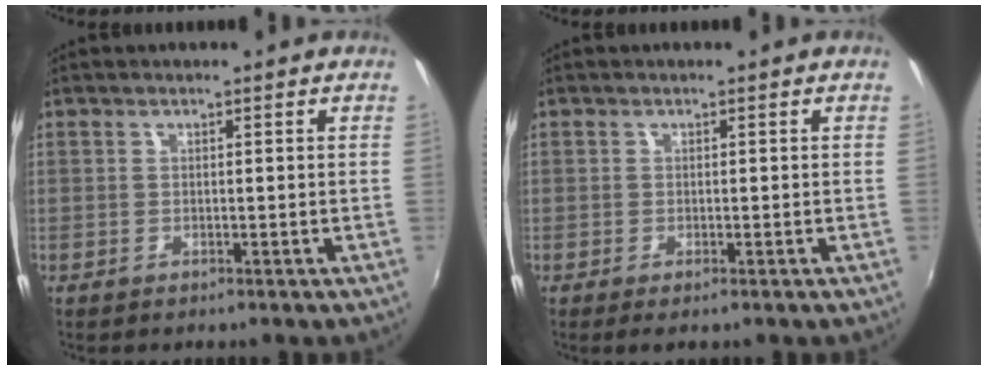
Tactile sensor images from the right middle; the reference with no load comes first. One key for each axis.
{"total": 1.1, "fx": -0.8, "fy": 0.3, "fz": 0.7, "tx": -0.013, "ty": -0.005, "tz": -0.013}